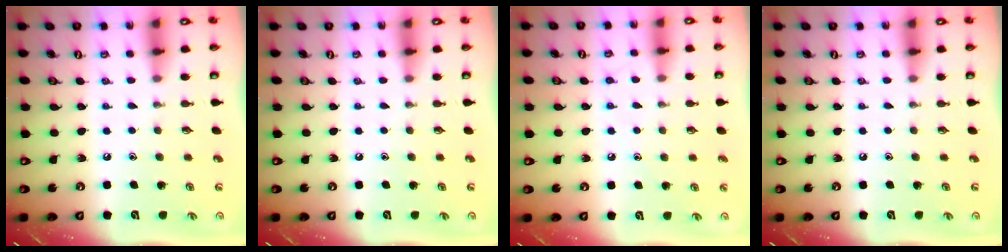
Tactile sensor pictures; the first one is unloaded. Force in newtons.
{"total": 0.0}
{"total": 5.8, "press": 5.7, "slide": 0.7}
{"total": 0.0}